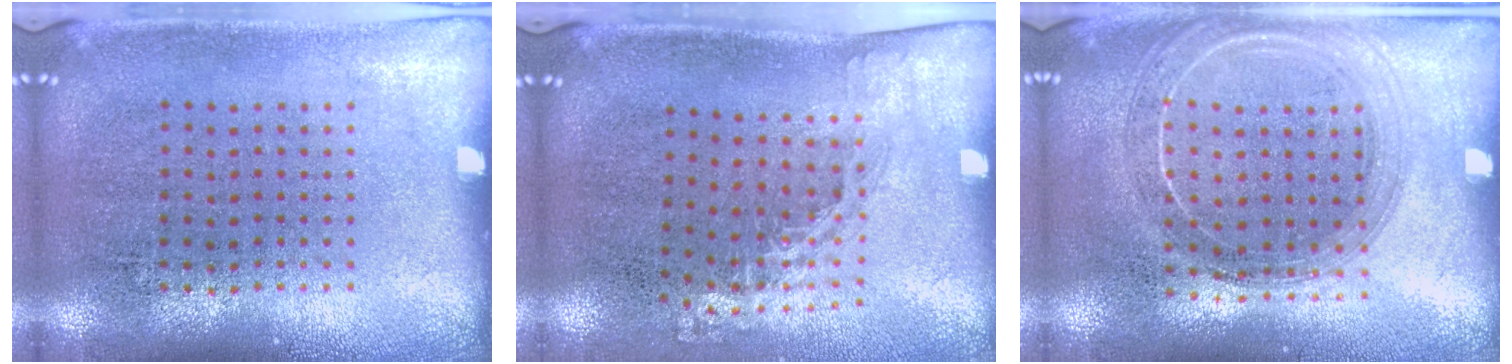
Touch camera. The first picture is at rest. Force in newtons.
{"total": 1.3, "press": 0.9, "slide": 0.9}
{"total": 1.7, "press": 1.6, "slide": 0.5}